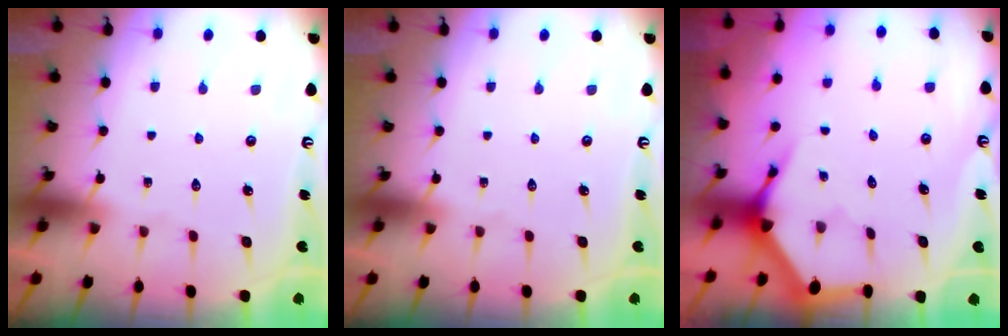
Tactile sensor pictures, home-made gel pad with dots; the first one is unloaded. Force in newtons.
{"total": 0.0}
{"total": 3.9, "press": 3.8, "slide": 0.4}